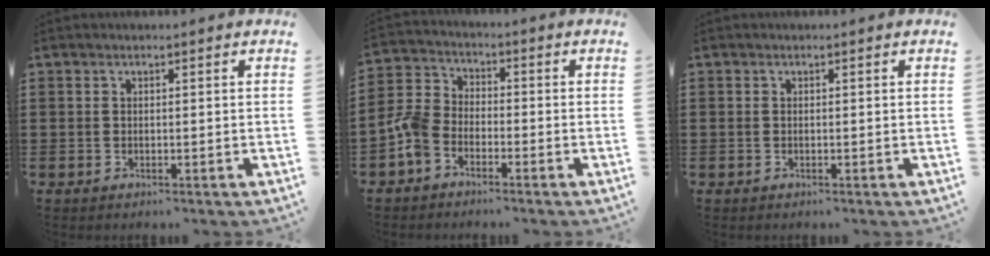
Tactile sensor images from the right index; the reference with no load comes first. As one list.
[{"total": 5.3, "force": [-3.3, 3.4, 2.5], "torque": [-0.082, 0.003, -0.075]}, {"total": 0.0}]